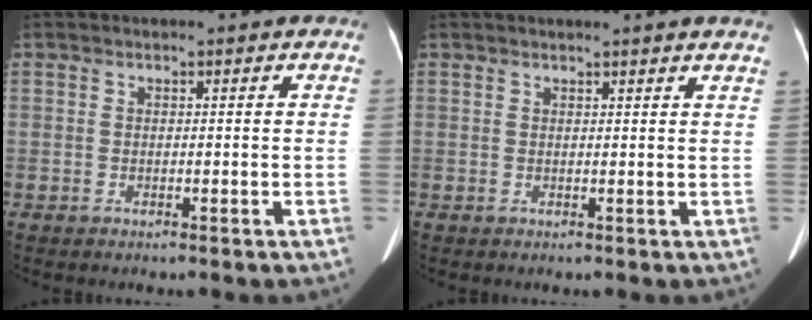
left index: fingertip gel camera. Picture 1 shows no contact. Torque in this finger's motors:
{"motor_torque": [0.11, -0.12, 0.01, 0.01]}